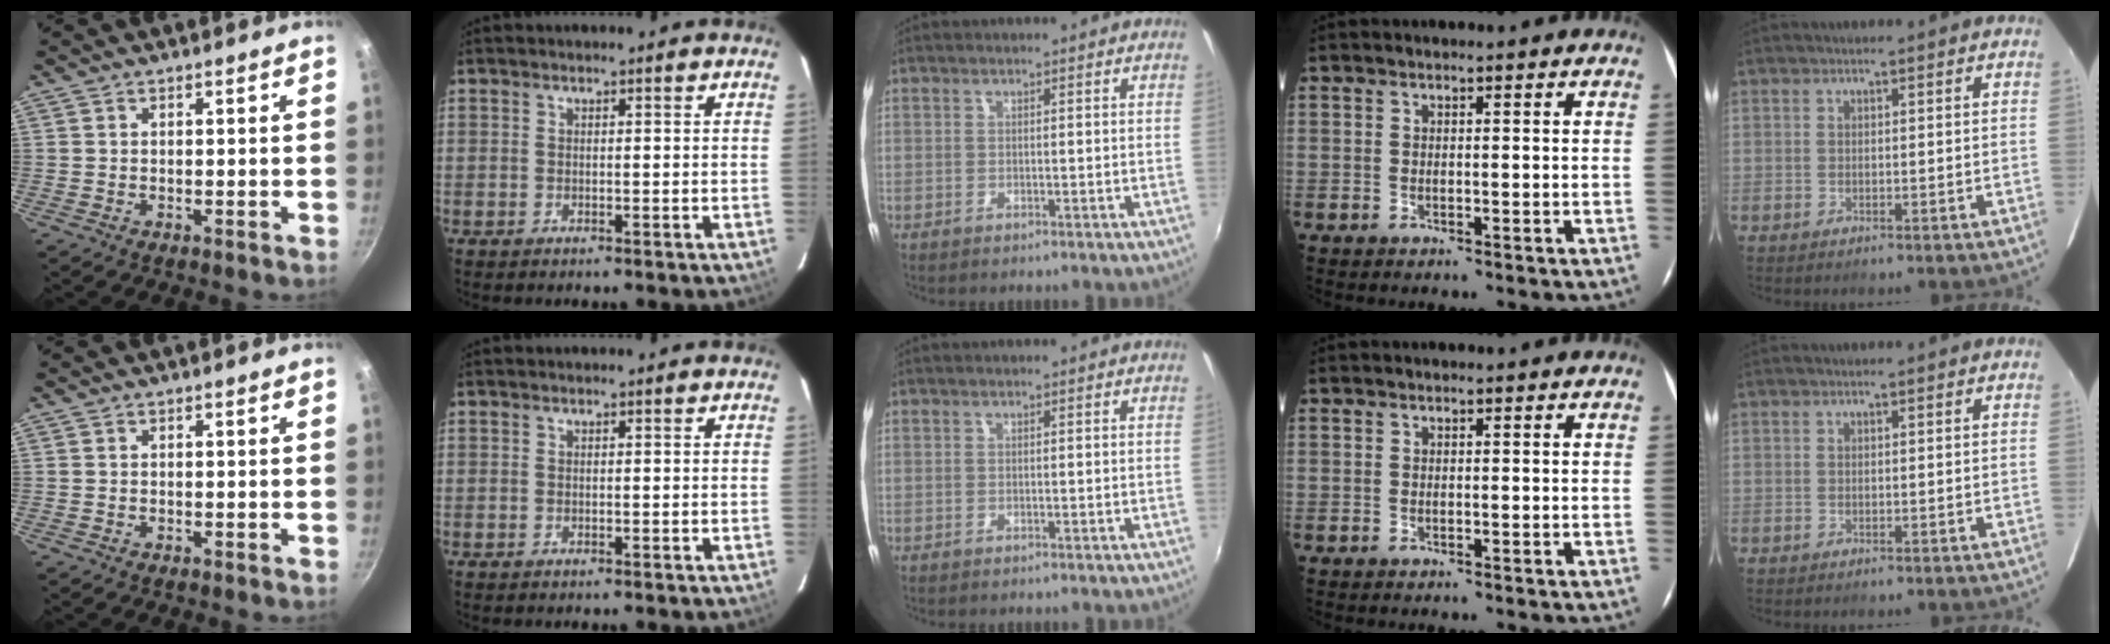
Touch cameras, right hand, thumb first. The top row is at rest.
{}